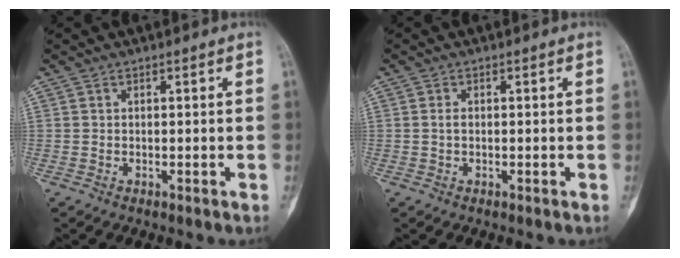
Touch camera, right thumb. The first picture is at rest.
{"total": 1.1, "force": [0.0, 0.7, 0.9], "torque": [-0.015, 0.002, -0.001]}